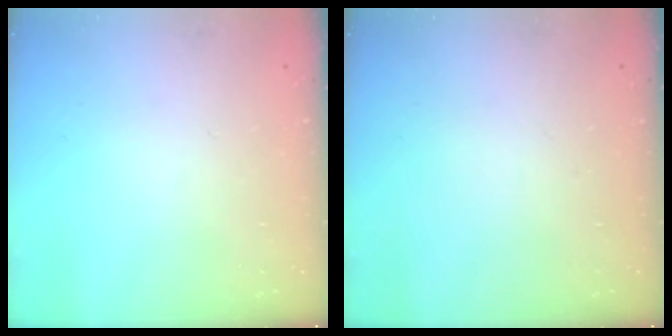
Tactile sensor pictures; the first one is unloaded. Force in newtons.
{"total": 0.0}